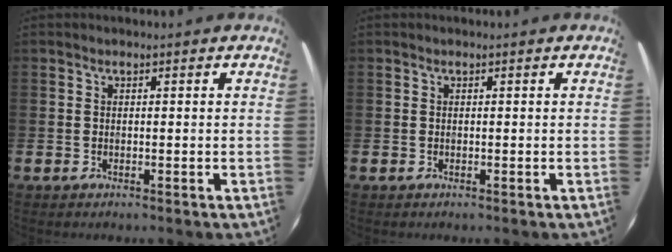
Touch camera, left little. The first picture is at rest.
{"total": 0.0}